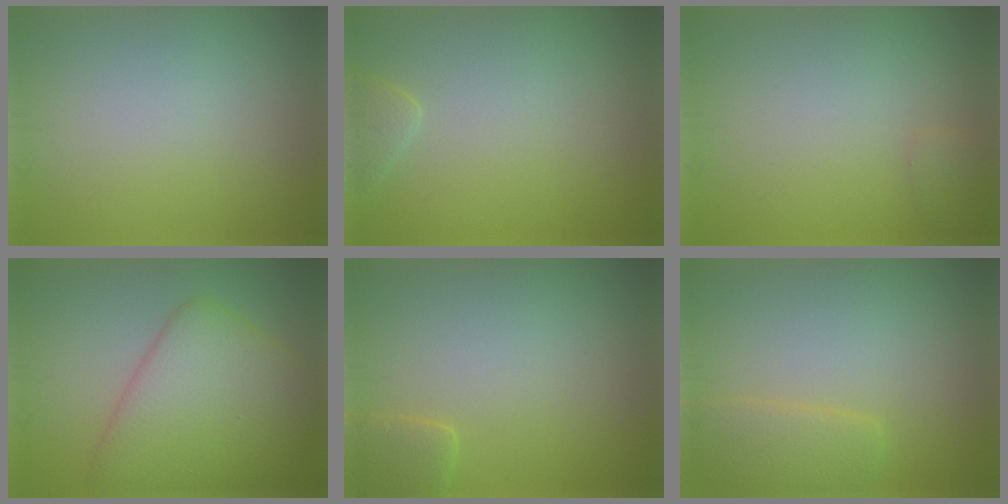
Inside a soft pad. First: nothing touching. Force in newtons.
{"total": 1.3, "press": 1.3, "slide": 0.1}
{"total": 0.7, "press": 0.7, "slide": 0.0}
{"total": 8.8, "press": 8.8, "slide": 0.4}
{"total": 1.6, "press": 1.6, "slide": 0.2}
{"total": 2.5, "press": 2.5, "slide": 0.3}